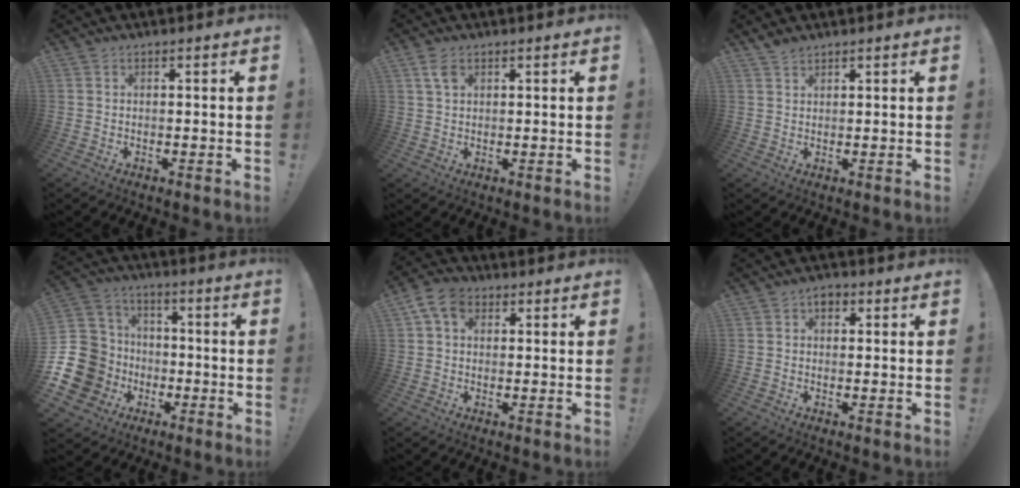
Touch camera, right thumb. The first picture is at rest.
{"total": 3.9, "force": [1.8, 2.3, 2.7], "torque": [-0.046, 0.000, 0.033]}
{"total": 2.3, "force": [2.0, 0.7, 0.9], "torque": [-0.017, -0.009, 0.037]}
{"total": 18.0, "force": [-4.4, 15.9, 7.2], "torque": [-0.137, 0.032, -0.043]}
{"total": 7.6, "force": [2.9, 5.3, 4.6], "torque": [-0.082, 0.004, 0.059]}
{"total": 3.0, "force": [0.9, 2.1, 1.9], "torque": [-0.021, 0.001, 0.013]}